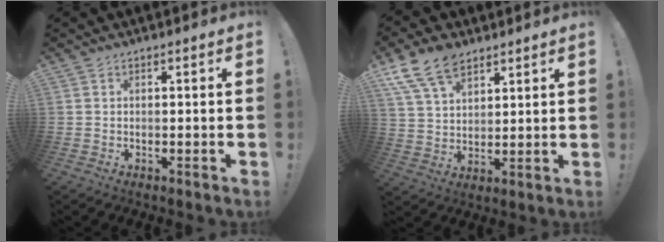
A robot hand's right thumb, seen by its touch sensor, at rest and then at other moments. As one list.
[{"total": 12.7, "force": [8.4, 7.3, 6.2], "torque": [-0.115, -0.036, 0.162]}]